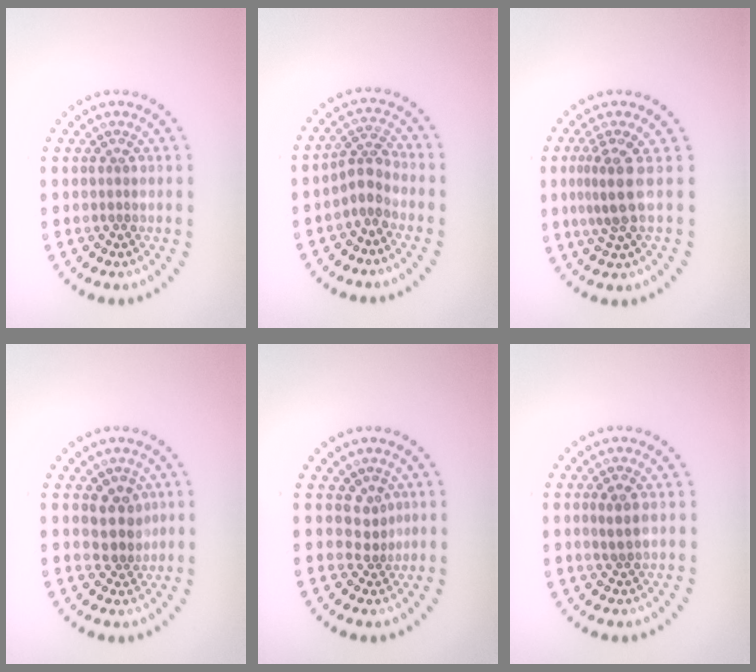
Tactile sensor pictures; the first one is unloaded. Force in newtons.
{"total": 2.3, "press": 1.7, "slide": 1.6}
{"total": 2.8, "press": 1.9, "slide": 2.1}
{"total": 2.5, "press": 2.2, "slide": 1.2}
{"total": 1.8, "press": 1.1, "slide": 1.4}
{"total": 1.1, "press": 1.0, "slide": 0.5}